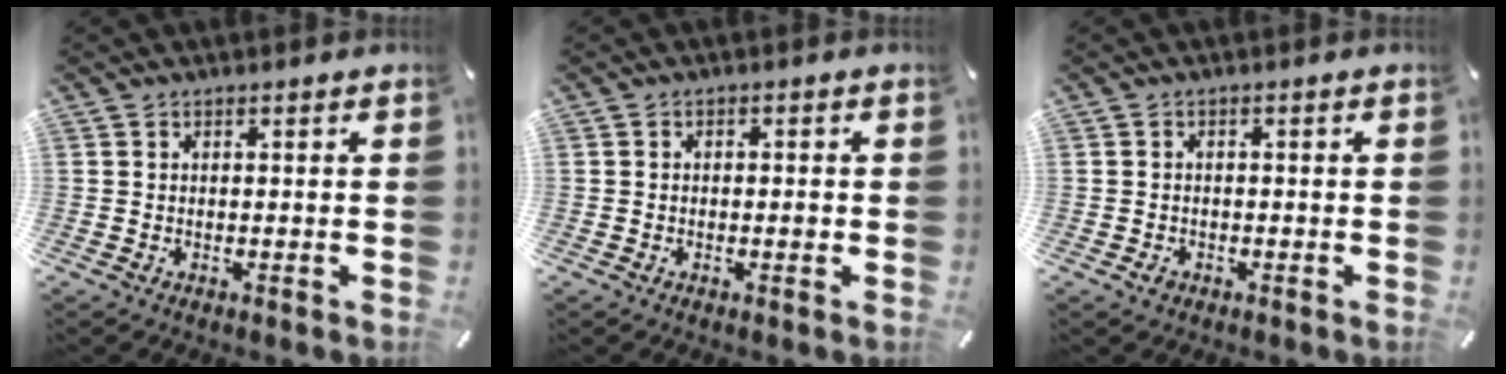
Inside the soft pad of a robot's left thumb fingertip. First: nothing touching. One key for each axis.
{"total": 1.4, "fx": -0.4, "fy": 0.8, "fz": 1.1, "tx": -0.019, "ty": 0.002, "tz": -0.009}
{"total": 1.6, "fx": -0.8, "fy": 1.2, "fz": 0.7, "tx": -0.013, "ty": 0.004, "tz": -0.016}